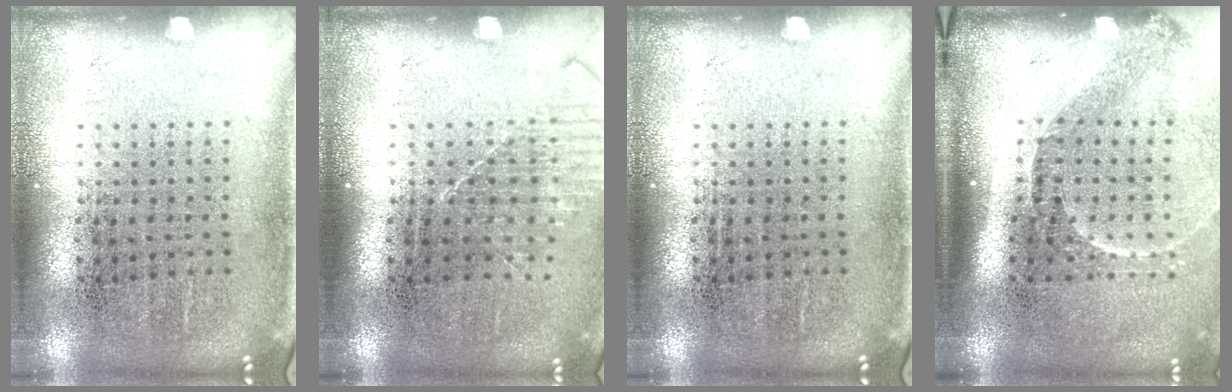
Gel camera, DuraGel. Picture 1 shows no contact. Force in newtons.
{"total": 1.2, "press": 1.0, "slide": 0.6}
{"total": 0.0}
{"total": 2.2, "press": 1.5, "slide": 1.5}